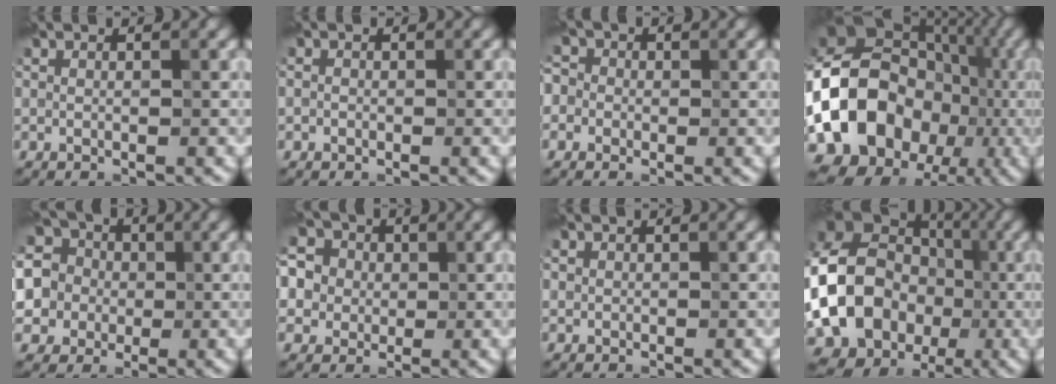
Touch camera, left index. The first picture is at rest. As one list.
[{"total": 0.9, "force": [0.1, 0.8, 0.3], "torque": [0.006, 0.003, -0.007]}, {"total": 4.4, "force": [0.4, 4.0, 1.8], "torque": [-0.025, 0.042, -0.032]}, {"total": 16.7, "force": [-3.6, 13.7, 8.8], "torque": [-0.163, 0.013, -0.069]}, {"total": 10.7, "force": [2.6, 9.5, 4.3], "torque": [-0.117, 0.039, 0.024]}, {"total": 8.4, "force": [1.9, 7.4, 3.6], "torque": [-0.081, 0.042, 0.017]}, {"total": 0.8, "force": [0.3, 0.7, 0.2], "torque": [0.004, 0.004, 0.003]}, {"total": 20.5, "force": [-3.0, 17.9, 9.6], "torque": [-0.211, 0.004, -0.090]}]